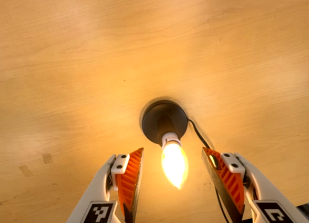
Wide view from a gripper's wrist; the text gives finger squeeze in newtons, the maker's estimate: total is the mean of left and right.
{"total": 0.0}